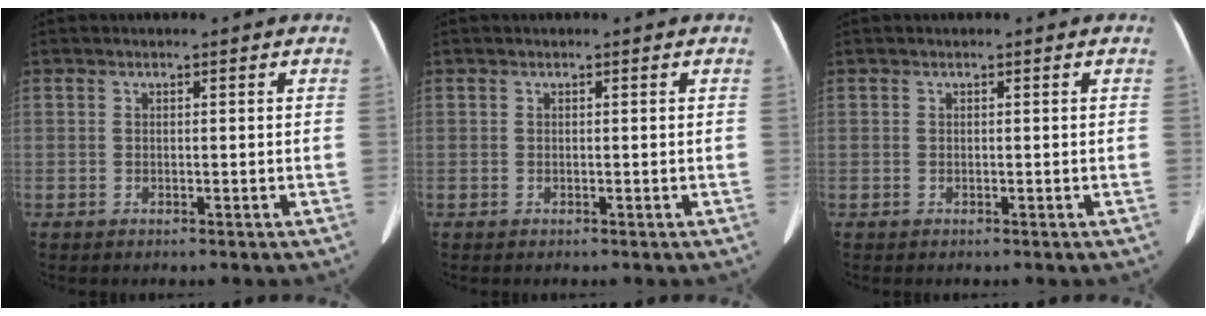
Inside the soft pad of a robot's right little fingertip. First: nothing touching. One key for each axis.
{"total": 0.0}
{"total": 0.0}